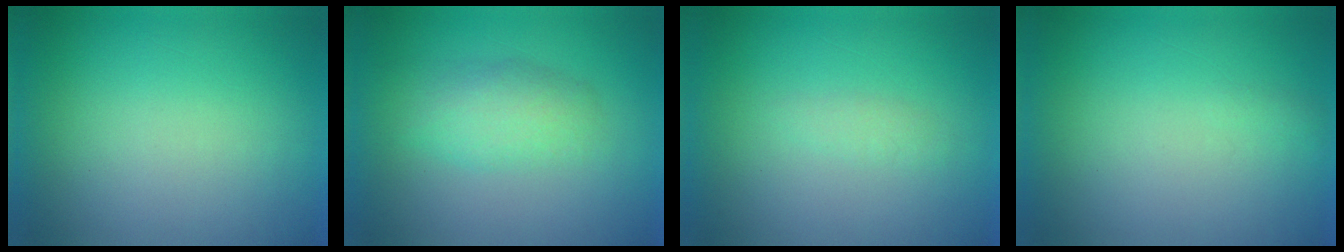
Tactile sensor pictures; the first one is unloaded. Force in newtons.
{"total": 3.9}
{"total": 1.3}
{"total": 1.1}